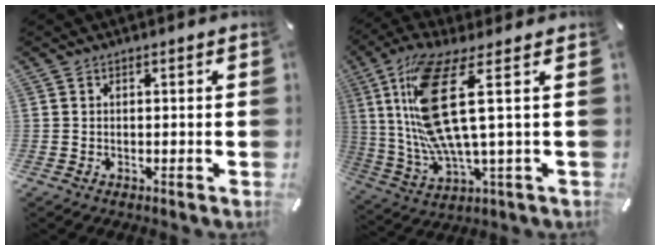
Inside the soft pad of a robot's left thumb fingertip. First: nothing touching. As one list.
[{"total": 19.4, "force": [4.7, 5.0, 18.2], "torque": [-0.394, -0.021, 0.063]}]